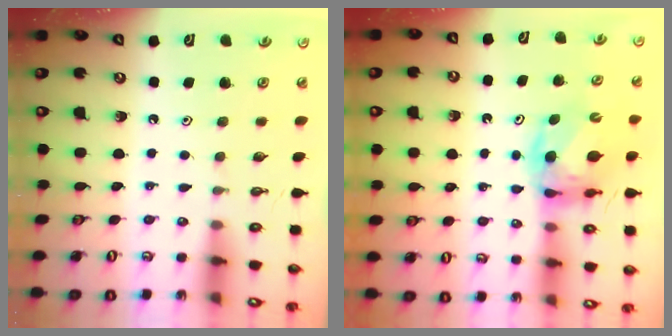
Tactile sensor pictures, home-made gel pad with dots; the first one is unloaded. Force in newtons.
{"total": 7.6, "press": 7.5, "slide": 0.9}